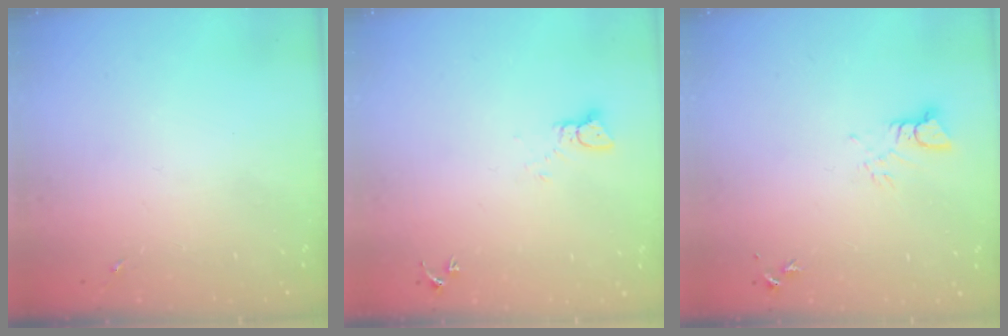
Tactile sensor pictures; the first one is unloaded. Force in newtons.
{"total": 2.4, "press": 2.4, "slide": 0.2}
{"total": 3.2, "press": 3.2, "slide": 0.2}